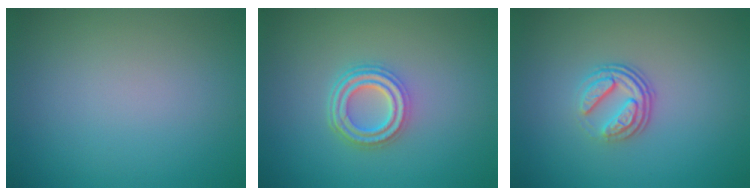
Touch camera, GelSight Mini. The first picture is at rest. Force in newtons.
{"total": 3.9, "press": 3.1, "slide": 2.4}
{"total": 3.4, "press": 2.4, "slide": 2.5}